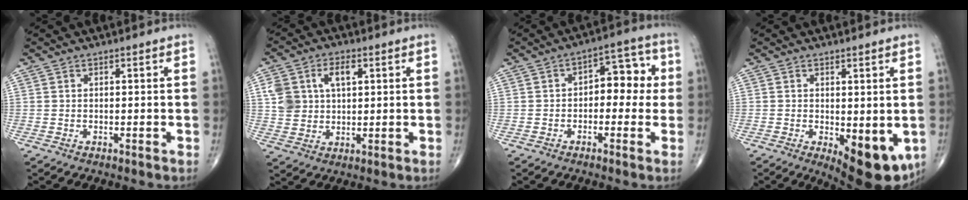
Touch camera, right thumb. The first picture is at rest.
{"total": 8.9, "force": [2.8, 6.0, 6.0], "torque": [-0.096, 0.002, 0.055]}
{"total": 8.1, "force": [0.0, 5.0, 6.4], "torque": [-0.042, 0.032, -0.010]}
{"total": 10.6, "force": [-2.6, 4.5, 9.2], "torque": [-0.102, -0.021, -0.021]}